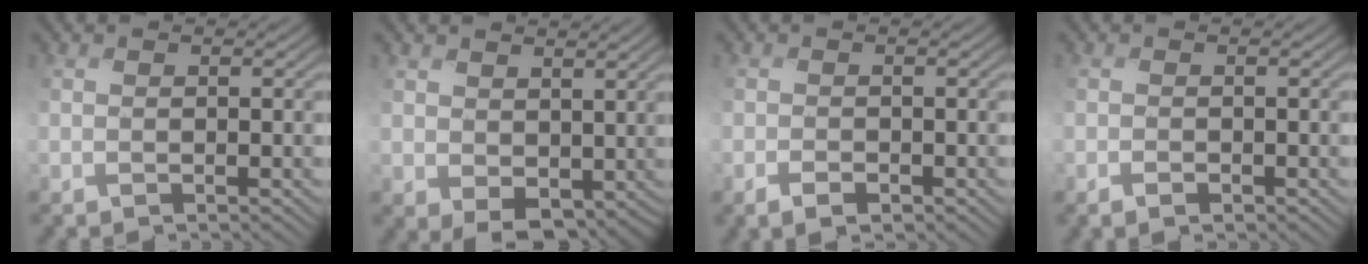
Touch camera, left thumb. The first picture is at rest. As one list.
[{"total": 3.8, "force": [1.2, 2.6, 2.6], "torque": [-0.063, -0.011, 0.029]}, {"total": 1.6, "force": [-1.1, 0.6, 0.9], "torque": [-0.015, 0.000, -0.022]}, {"total": 0.7, "force": [-0.6, 0.1, 0.3], "torque": [-0.002, 0.001, -0.013]}]